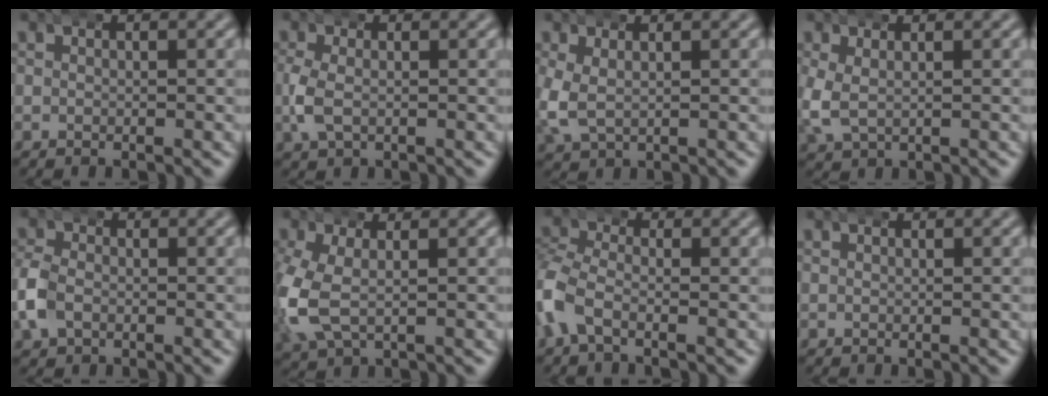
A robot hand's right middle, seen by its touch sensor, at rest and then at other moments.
{"total": 2.2, "force": [-0.3, 1.6, 1.4], "torque": [-0.046, -0.001, -0.004]}
{"total": 3.6, "force": [0.2, 2.9, 2.0], "torque": [-0.070, -0.011, 0.011]}
{"total": 3.3, "force": [0.3, 2.6, 2.0], "torque": [-0.067, -0.011, 0.014]}
{"total": 2.7, "force": [-0.9, 2.3, 1.1], "torque": [-0.050, -0.005, -0.013]}
{"total": 5.2, "force": [-0.7, 3.9, 3.3], "torque": [-0.117, -0.016, 0.000]}
{"total": 3.0, "force": [-1.7, 1.9, 1.6], "torque": [-0.073, -0.015, -0.027]}
{"total": 0.0}